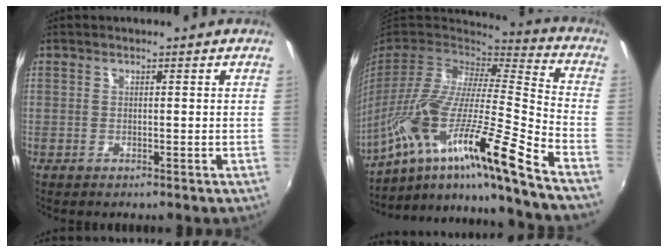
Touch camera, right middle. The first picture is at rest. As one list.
[{"total": 25.6, "force": [-16.3, 0.2, 19.7], "torque": [-0.301, -0.060, -0.290]}]